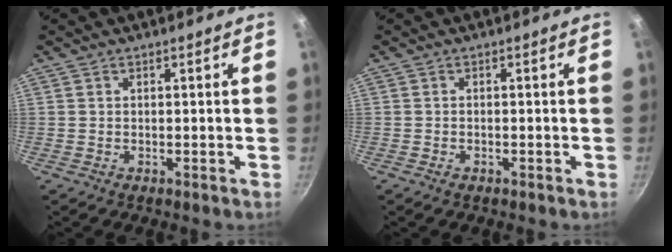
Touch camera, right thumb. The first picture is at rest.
{"total": 0.8, "force": [-0.5, 0.4, 0.4], "torque": [-0.011, 0.004, -0.011]}